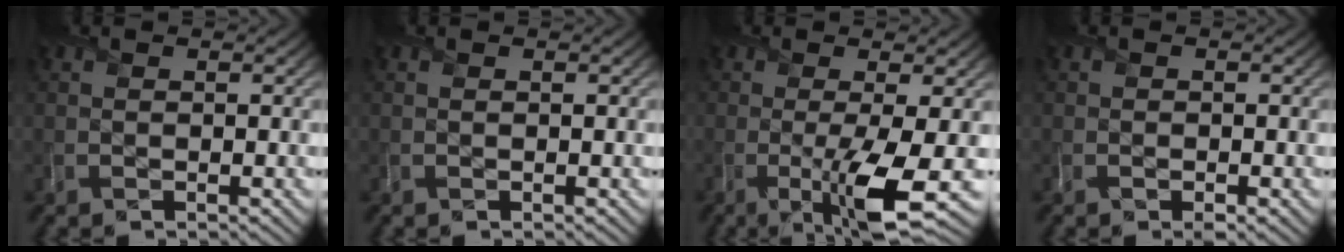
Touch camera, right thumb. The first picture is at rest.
{"total": 0.0}
{"total": 6.5, "force": [-1.4, 1.1, 6.3], "torque": [-0.110, -0.012, -0.022]}
{"total": 1.0, "force": [-0.6, 0.7, 0.5], "torque": [-0.008, -0.006, -0.010]}